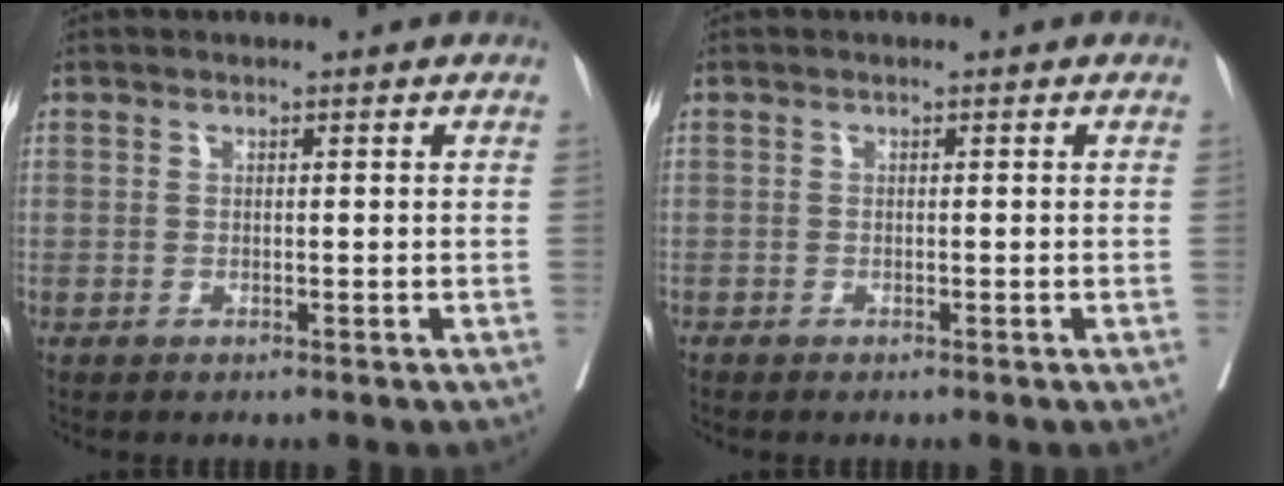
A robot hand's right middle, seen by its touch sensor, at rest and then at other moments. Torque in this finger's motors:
{"motor_torque": [0.31, -0.40, 0.09, 0.01]}